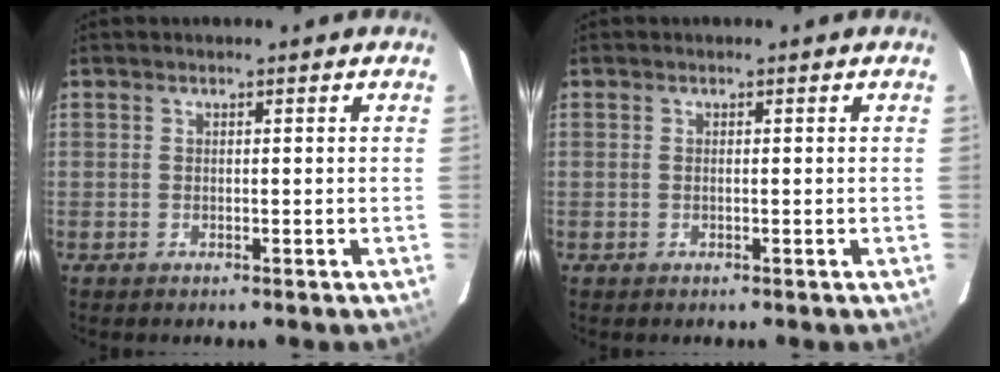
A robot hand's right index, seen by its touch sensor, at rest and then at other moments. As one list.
[{"total": 0.0}]